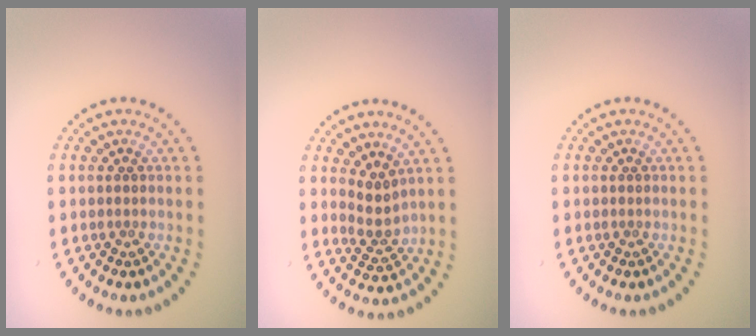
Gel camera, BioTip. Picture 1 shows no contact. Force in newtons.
{"total": 2.1, "press": 1.6, "slide": 1.4}
{"total": 0.0}